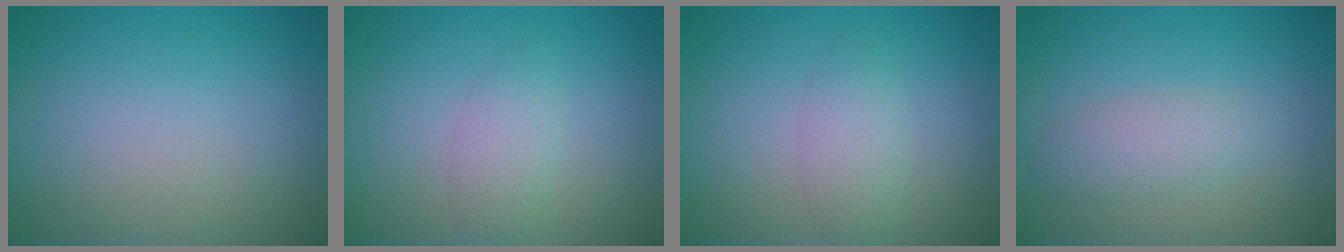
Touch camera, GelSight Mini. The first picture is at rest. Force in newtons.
{"total": 1.8, "press": 1.8, "slide": 0.1}
{"total": 1.9, "press": 1.9, "slide": 0.0}
{"total": 2.2, "press": 2.2, "slide": 0.1}